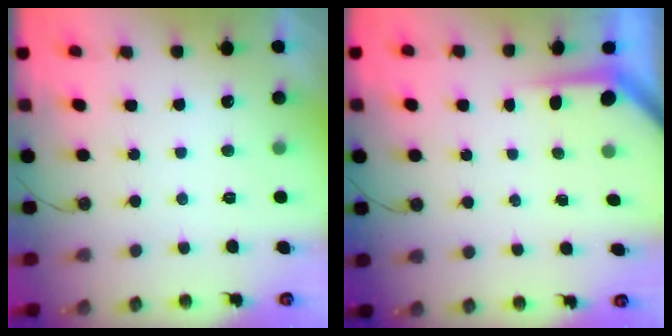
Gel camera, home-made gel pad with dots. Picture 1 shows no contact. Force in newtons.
{"total": 3.8, "press": 3.8, "slide": 0.3}